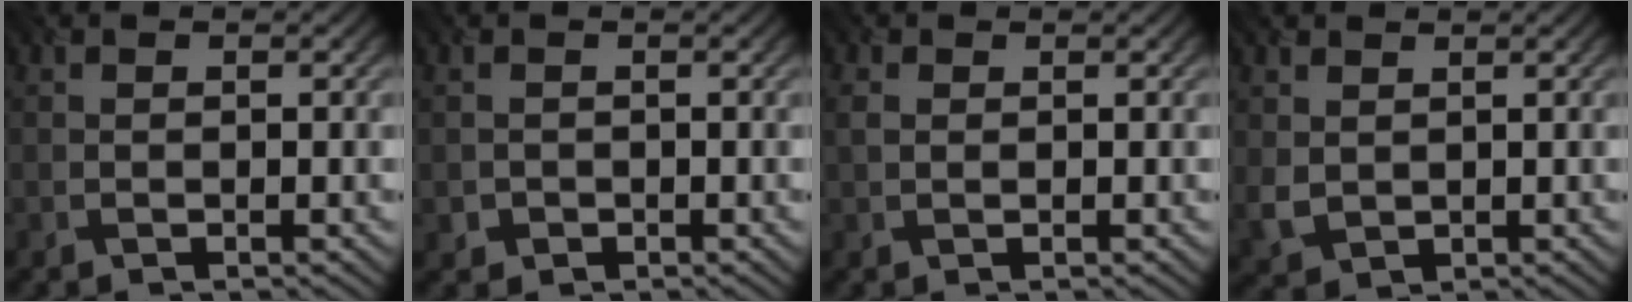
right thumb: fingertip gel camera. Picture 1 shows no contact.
{"total": 0.9, "force": [-0.2, 0.8, -0.3], "torque": [0.008, -0.007, -0.008]}
{"total": 1.0, "force": [0.7, 0.5, 0.3], "torque": [-0.019, 0.002, 0.009]}
{"total": 3.0, "force": [1.1, 2.6, 1.1], "torque": [-0.048, -0.010, 0.023]}